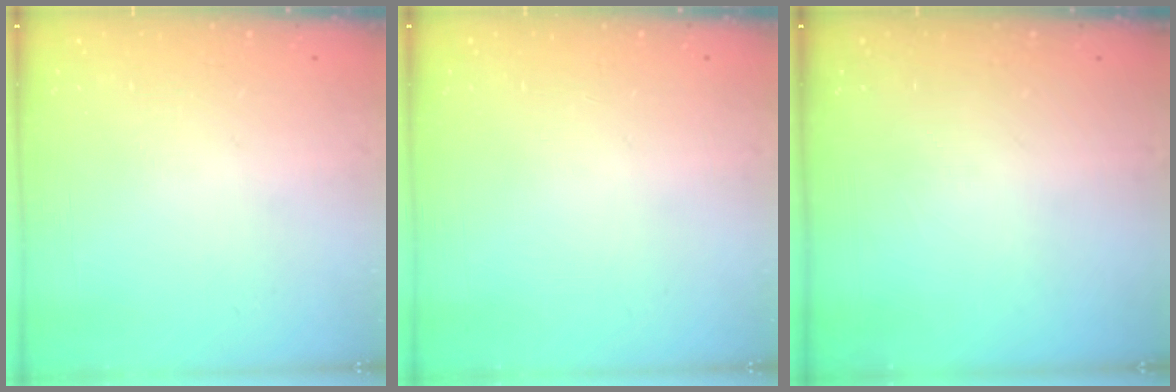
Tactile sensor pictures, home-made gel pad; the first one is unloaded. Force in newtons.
{"total": 0.0}
{"total": 0.0}